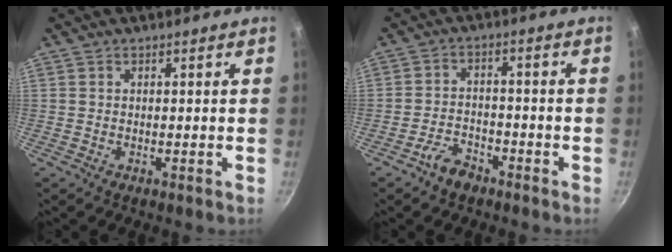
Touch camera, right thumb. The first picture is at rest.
{"total": 4.8, "force": [-3.6, 2.4, 2.0], "torque": [-0.031, 0.035, -0.065]}